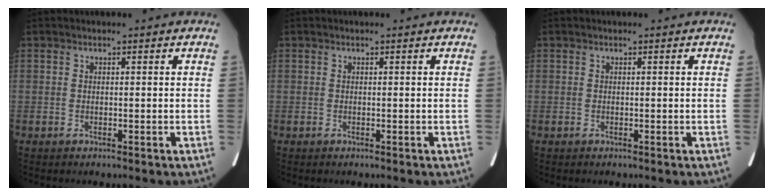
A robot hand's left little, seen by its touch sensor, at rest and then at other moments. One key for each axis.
{"total": 0.0}
{"total": 0.0}